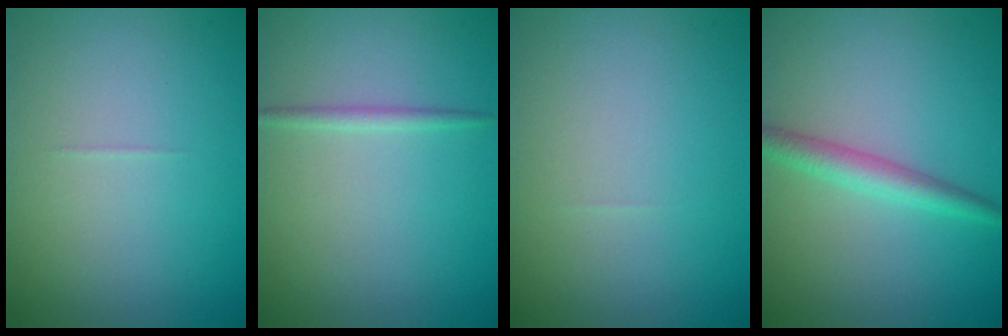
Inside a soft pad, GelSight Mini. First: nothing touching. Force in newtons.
{"total": 0.9, "press": 0.9, "slide": 0.1}
{"total": 0.0}
{"total": 2.4, "press": 2.4, "slide": 0.0}